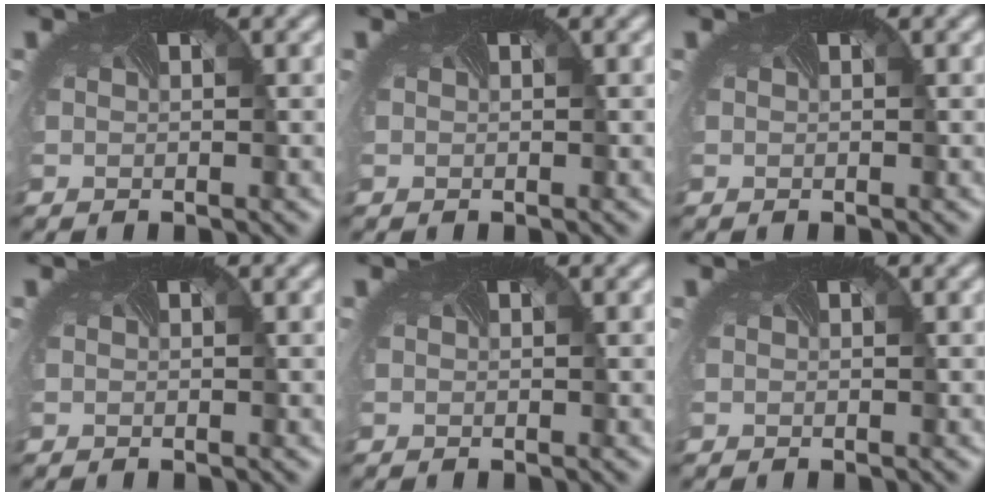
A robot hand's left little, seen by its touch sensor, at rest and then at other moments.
{"total": 0.0}
{"total": 0.0}
{"total": 0.0}
{"total": 0.0}
{"total": 0.0}